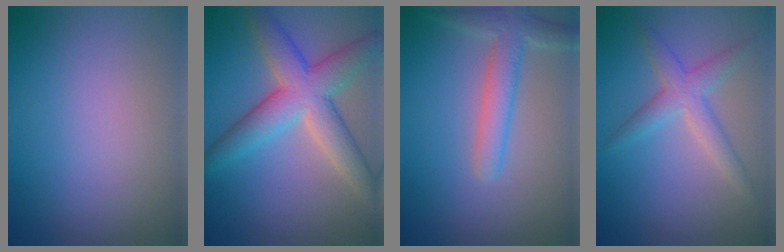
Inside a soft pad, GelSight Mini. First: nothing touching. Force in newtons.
{"total": 7.0, "press": 7.0, "slide": 0.2}
{"total": 3.7, "press": 3.7, "slide": 0.2}
{"total": 3.1, "press": 3.1, "slide": 0.2}